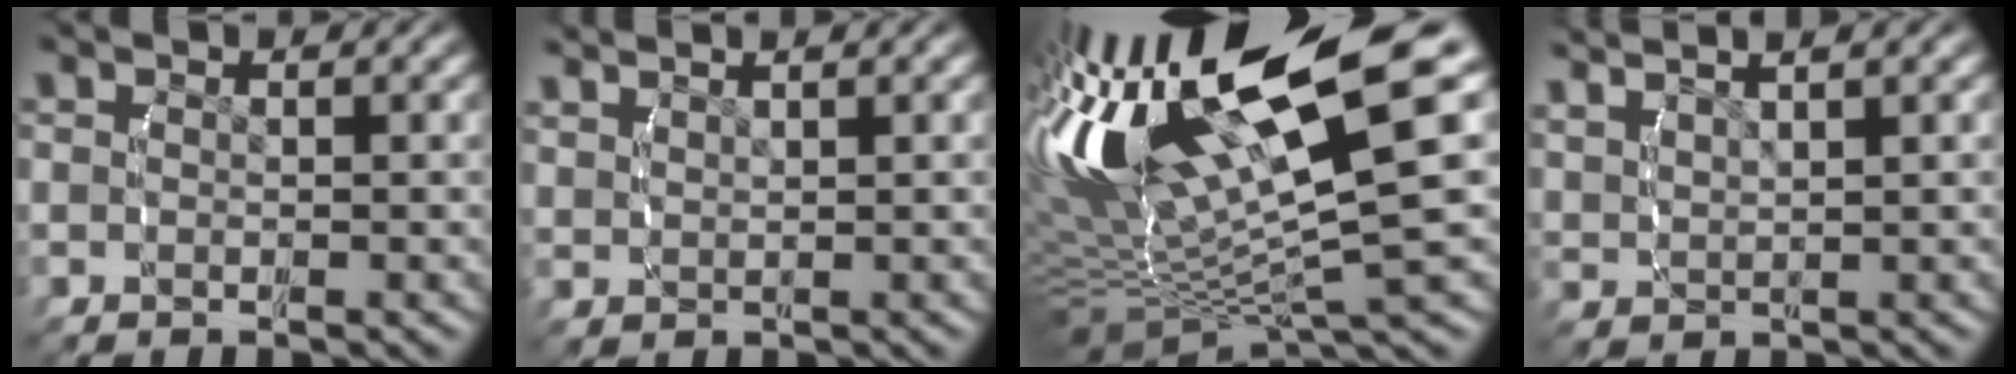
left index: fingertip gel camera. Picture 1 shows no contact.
{"total": 1.9, "force": [1.8, -0.6, 0.4], "torque": [-0.002, 0.005, 0.040]}
{"total": 14.8, "force": [3.5, 7.0, 12.6], "torque": [-0.244, -0.009, 0.072]}
{"total": 4.4, "force": [3.9, 0.5, 2.1], "torque": [-0.027, 0.015, 0.073]}